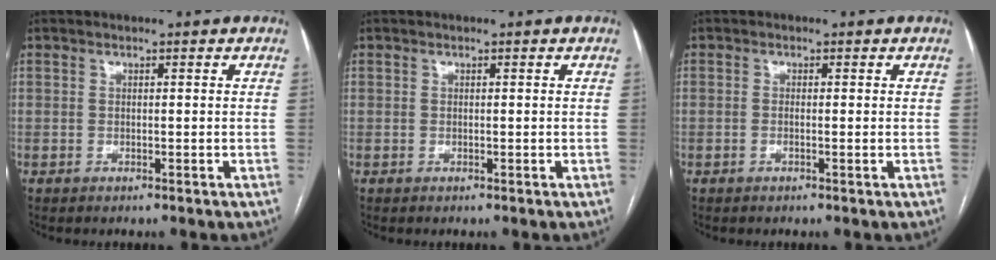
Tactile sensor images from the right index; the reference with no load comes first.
{"total": 0.0}
{"total": 0.8, "force": [-0.1, 0.0, 0.8], "torque": [-0.016, -0.001, -0.001]}